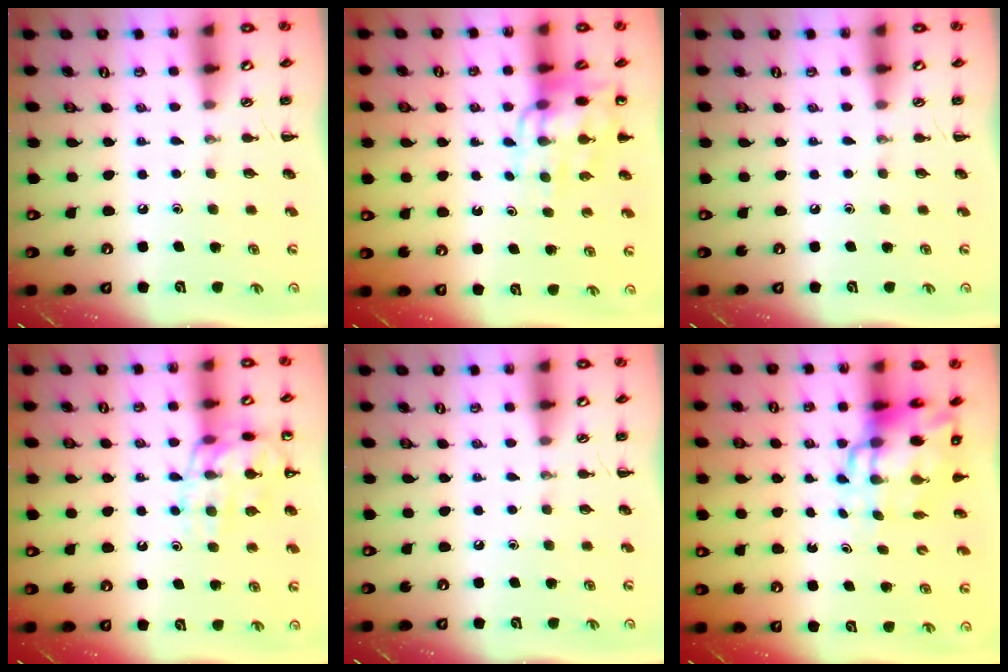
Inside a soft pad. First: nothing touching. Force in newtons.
{"total": 11.2, "press": 10.9, "slide": 2.6}
{"total": 0.0}
{"total": 14.7, "press": 14.5, "slide": 2.2}
{"total": 0.0}
{"total": 9.3, "press": 9.0, "slide": 2.4}